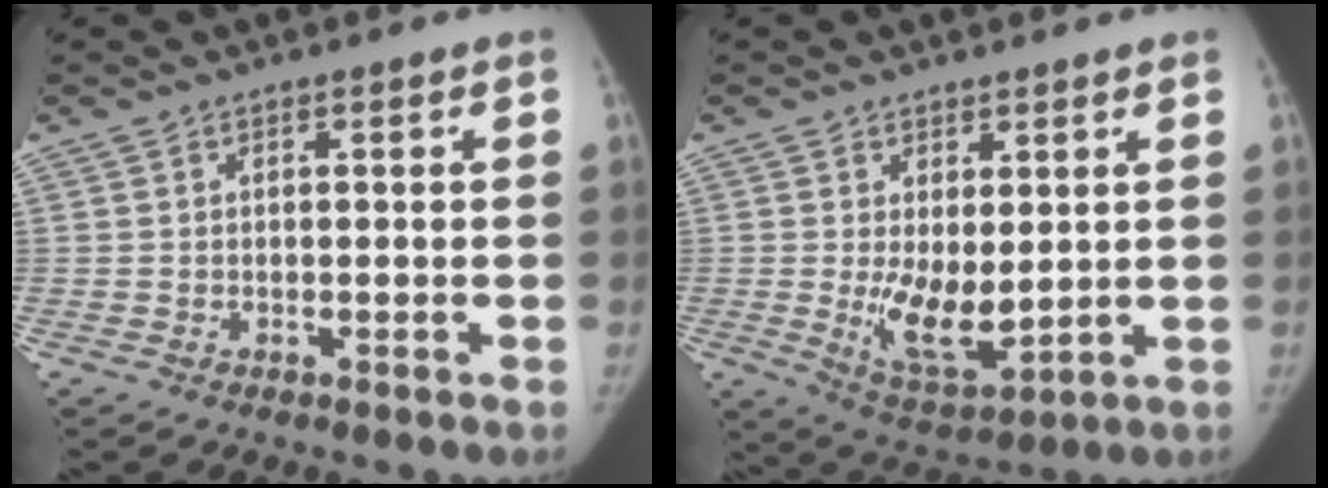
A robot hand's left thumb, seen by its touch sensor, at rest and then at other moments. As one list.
[{"total": 9.2, "force": [0.5, 4.3, 8.1], "torque": [-0.119, -0.029, 0.028]}]